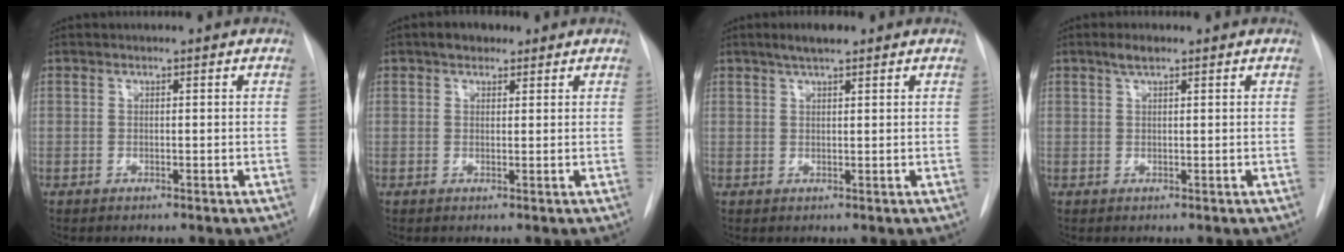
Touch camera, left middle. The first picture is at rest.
{"total": 2.8, "force": [1.9, 1.6, 1.2], "torque": [-0.023, 0.011, 0.028]}
{"total": 3.3, "force": [2.4, 0.7, 2.2], "torque": [-0.044, 0.006, 0.041]}
{"total": 1.8, "force": [1.2, 0.4, 1.2], "torque": [-0.024, 0.006, 0.023]}